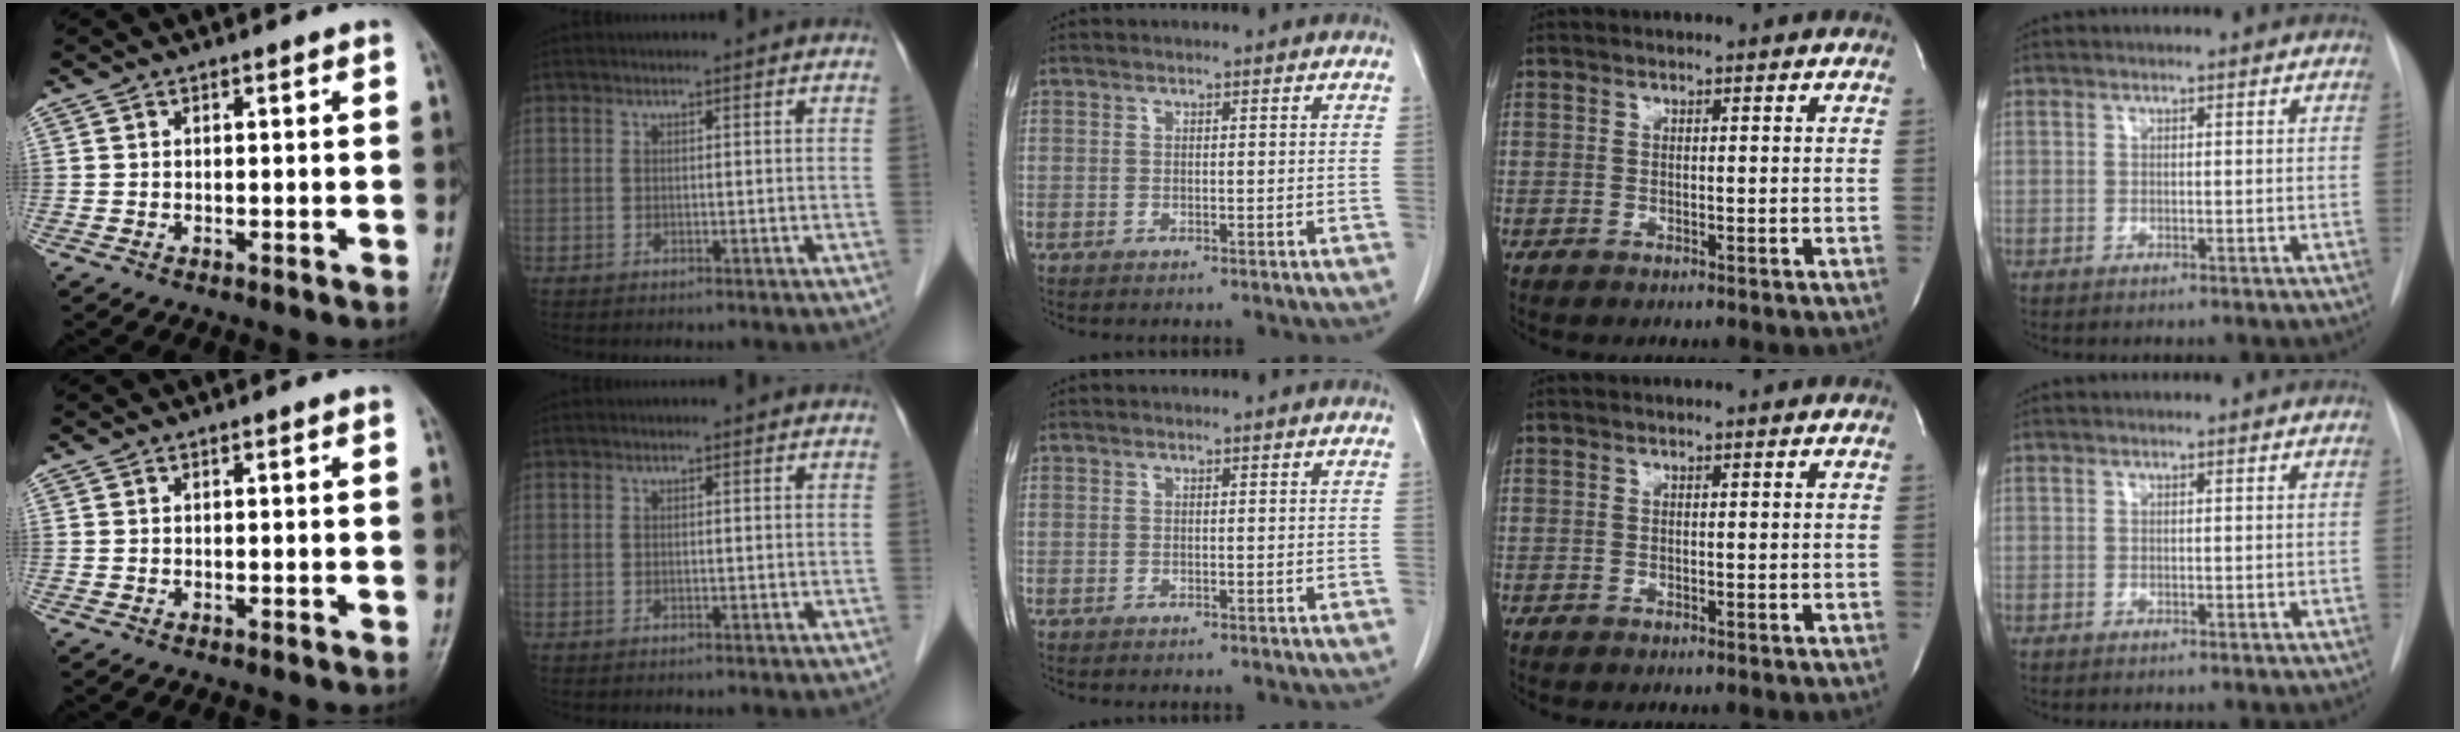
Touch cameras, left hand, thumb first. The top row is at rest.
{}